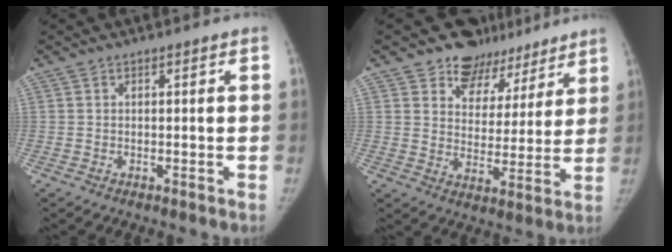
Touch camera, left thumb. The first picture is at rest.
{"total": 11.8, "force": [9.1, 7.3, 1.5], "torque": [0.025, -0.058, 0.126]}